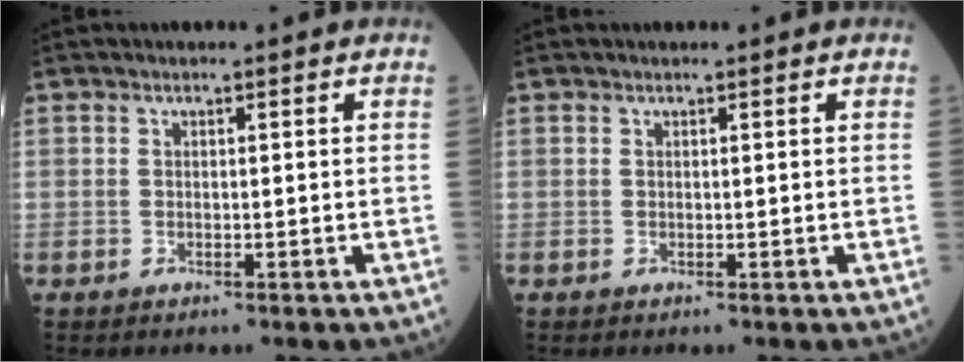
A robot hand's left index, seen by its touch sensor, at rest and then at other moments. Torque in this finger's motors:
{"motor_torque": [0.14, 0.02, -0.02, 0.00]}